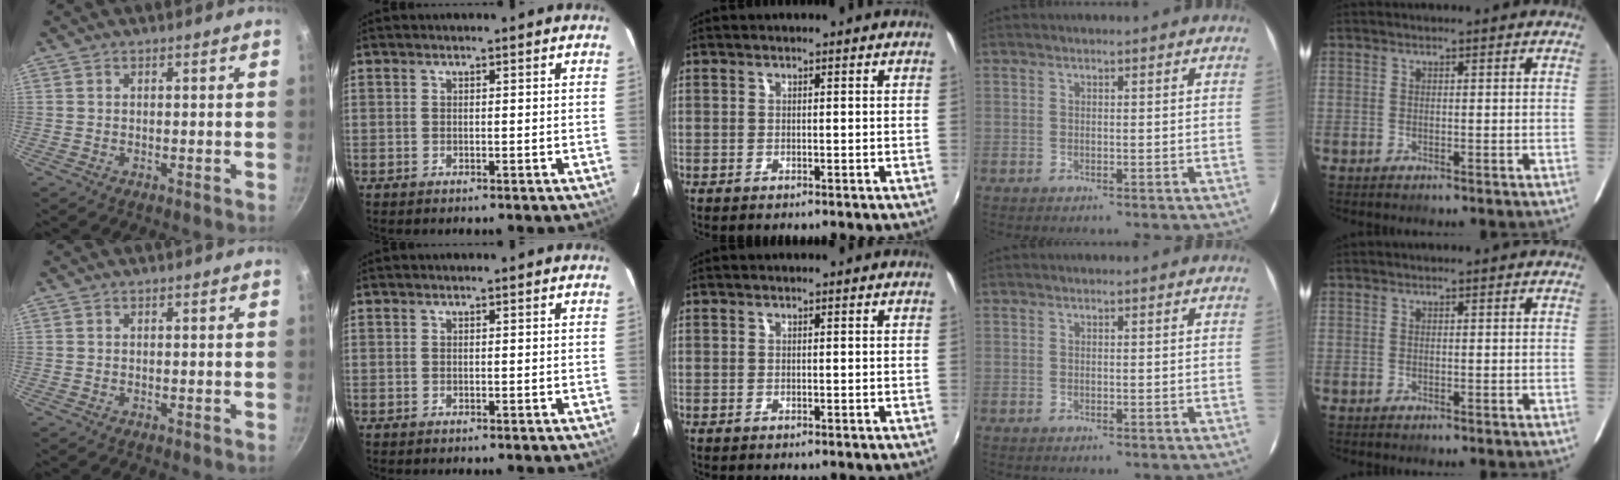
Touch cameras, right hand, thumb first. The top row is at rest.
{}